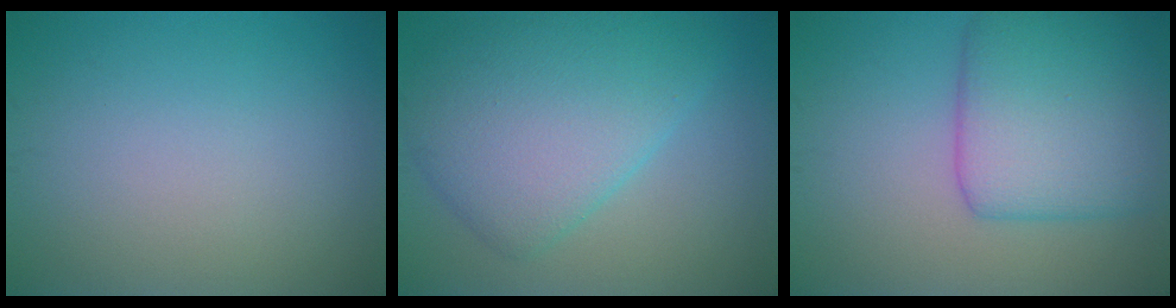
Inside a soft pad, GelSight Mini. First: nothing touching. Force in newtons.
{"total": 7.8, "press": 7.8, "slide": 0.2}
{"total": 7.3, "press": 7.3, "slide": 0.1}